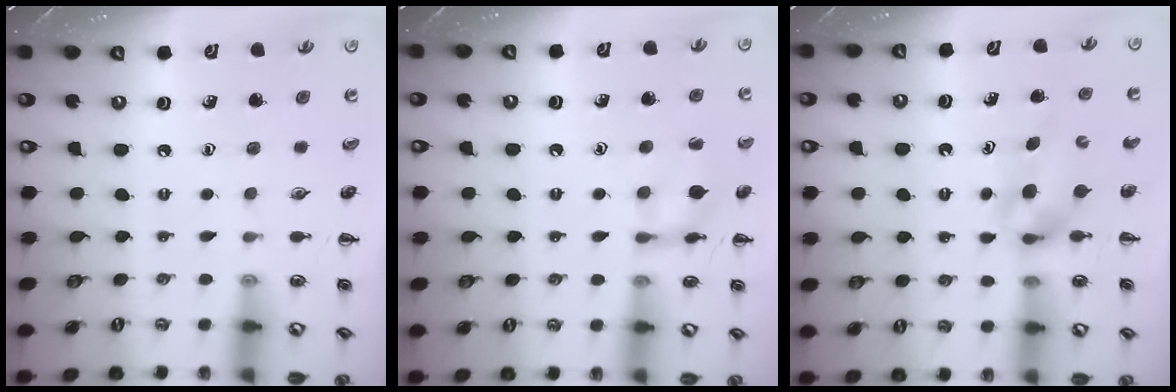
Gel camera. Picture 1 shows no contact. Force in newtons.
{"total": 11.1, "press": 11.0, "slide": 0.4}
{"total": 3.9, "press": 3.9, "slide": 0.5}